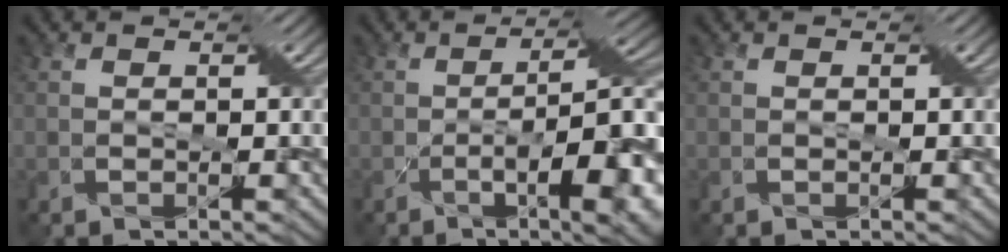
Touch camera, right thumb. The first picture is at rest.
{"total": 13.0, "force": [-3.5, 4.0, 11.9], "torque": [-0.163, -0.009, -0.041]}
{"total": 0.0}